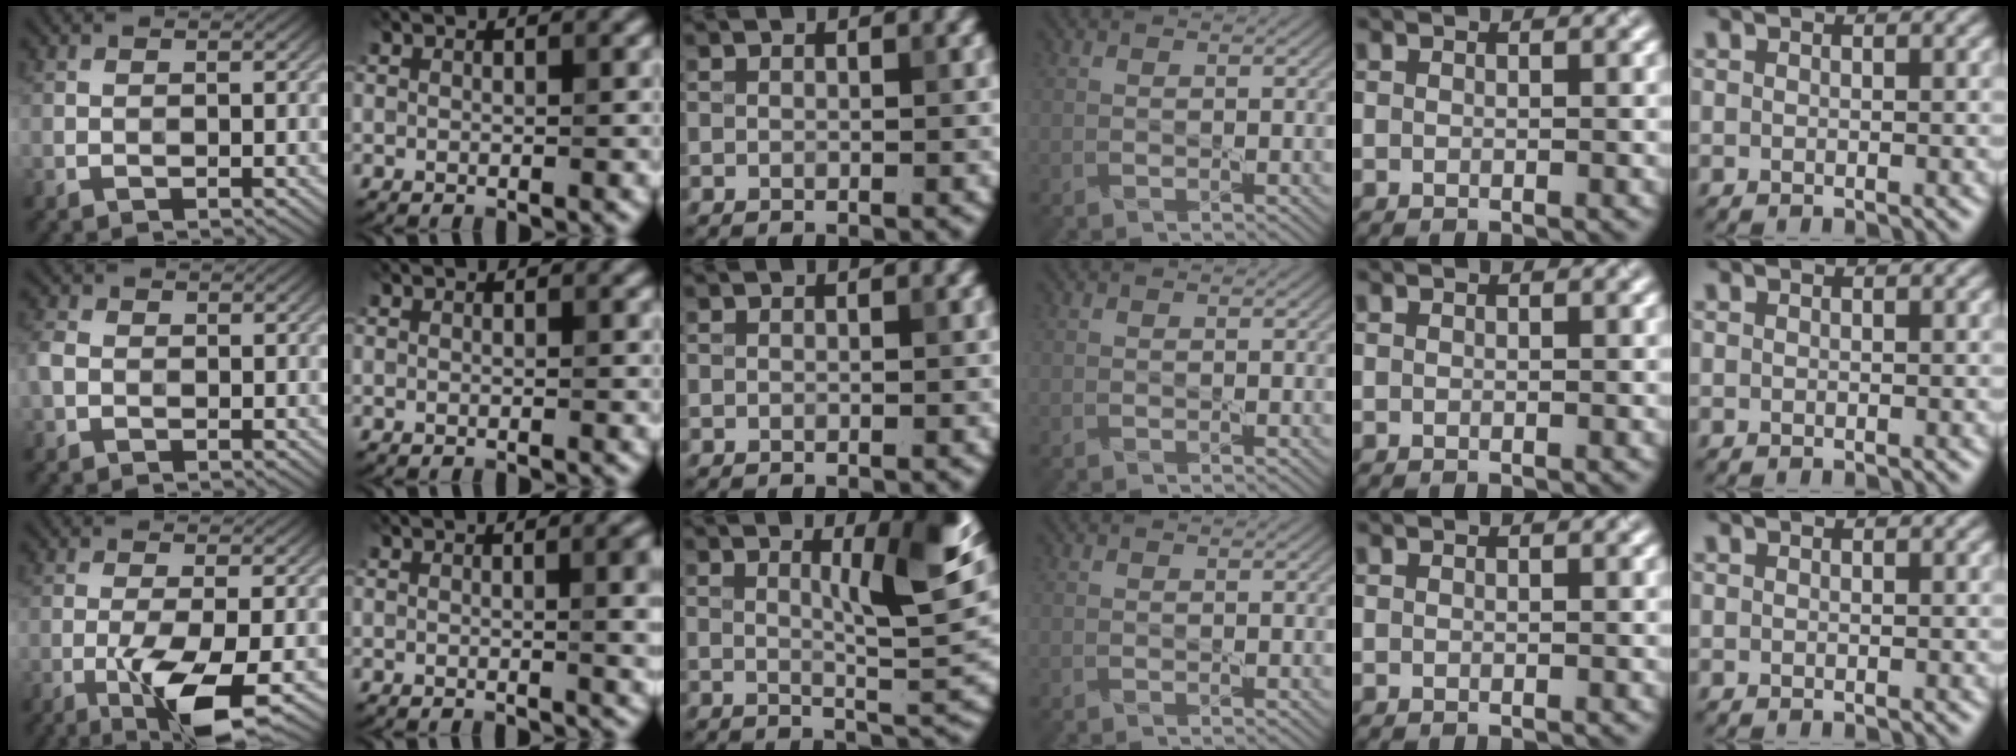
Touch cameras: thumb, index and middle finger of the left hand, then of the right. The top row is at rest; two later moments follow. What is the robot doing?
{"motion": "squeeze", "object": "paper clamp"}